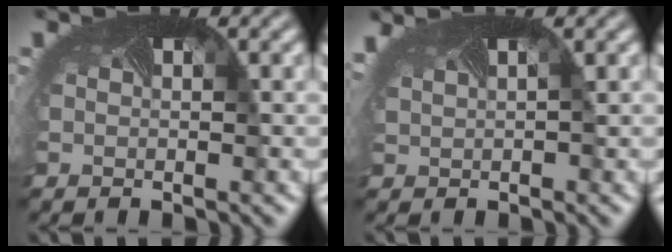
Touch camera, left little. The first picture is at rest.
{"total": 5.1, "force": [2.1, 2.5, 3.9], "torque": [-0.095, 0.030, 0.039]}